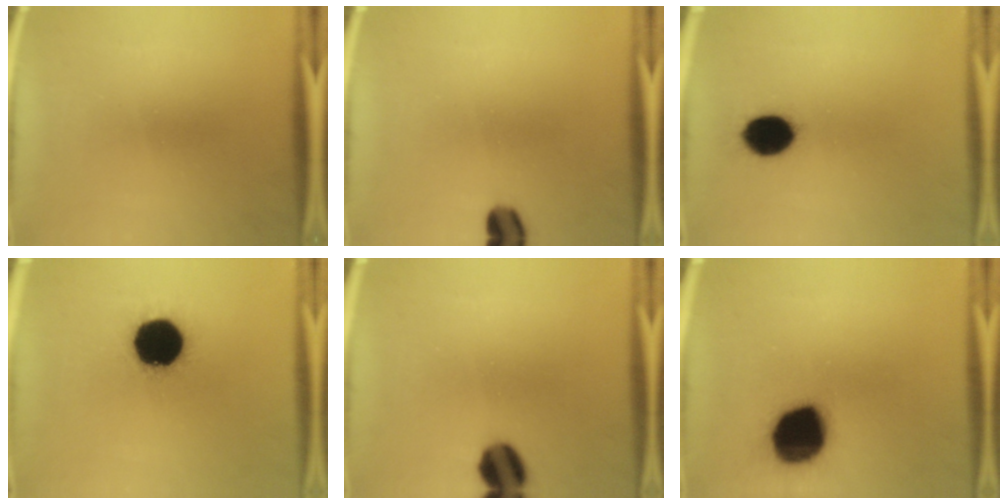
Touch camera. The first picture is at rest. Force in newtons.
{"total": 4.5}
{"total": 10.1}
{"total": 19.9}
{"total": 8.6}
{"total": 19.5}